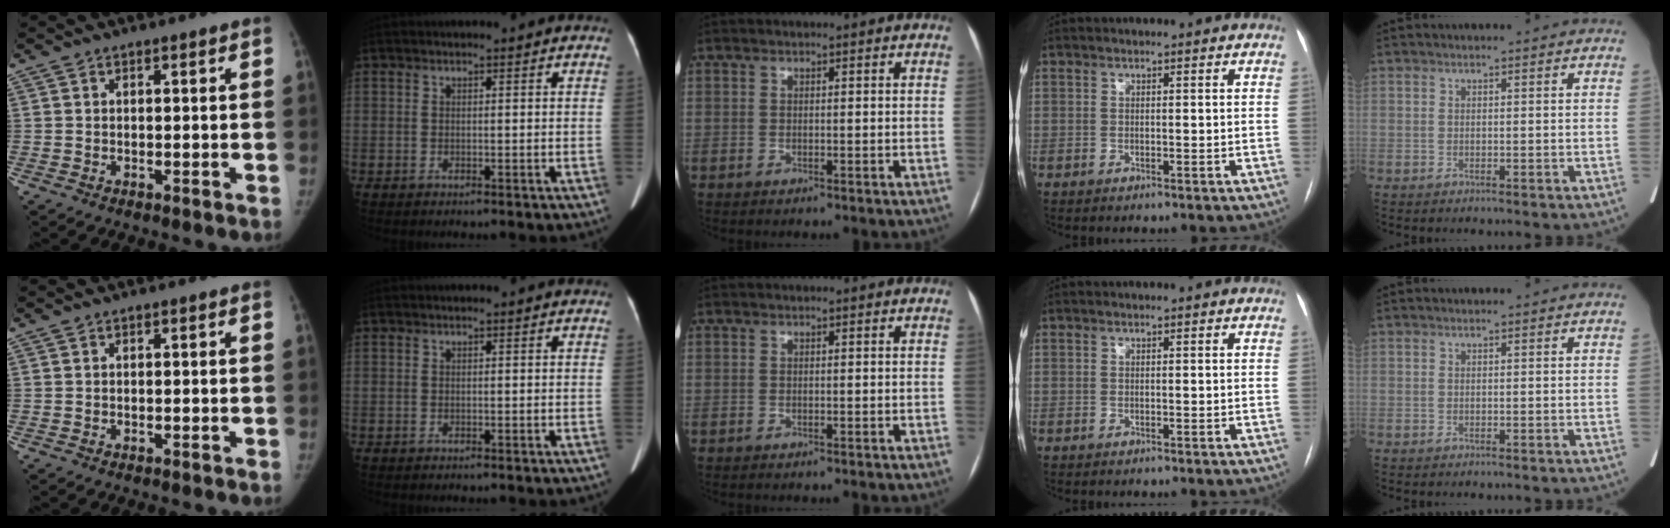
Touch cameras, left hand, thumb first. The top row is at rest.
{}